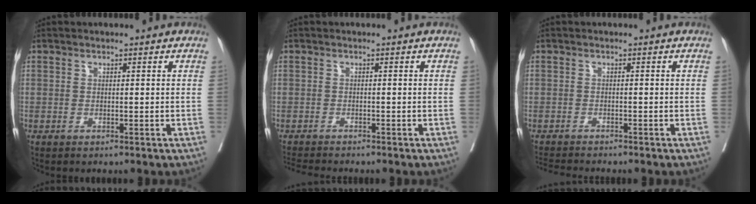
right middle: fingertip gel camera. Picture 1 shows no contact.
{"total": 3.7, "force": [-3.5, -0.1, 1.1], "torque": [-0.015, -0.013, -0.057]}
{"total": 4.1, "force": [-3.9, 0.0, 1.2], "torque": [-0.015, -0.012, -0.062]}